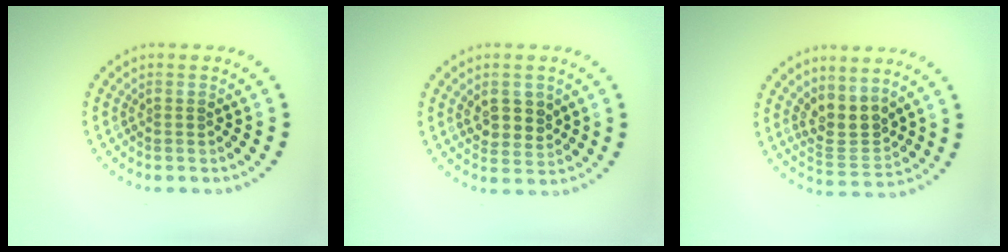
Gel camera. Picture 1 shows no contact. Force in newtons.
{"total": 2.8, "press": 2.7, "slide": 0.9}
{"total": 3.4, "press": 2.9, "slide": 1.8}